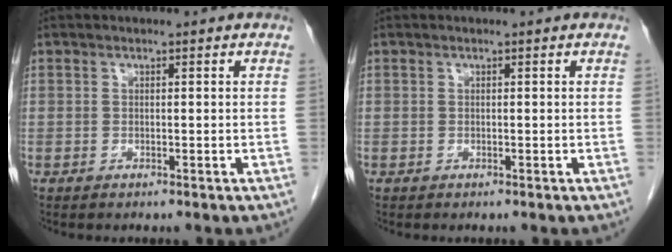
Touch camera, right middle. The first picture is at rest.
{"total": 0.0}